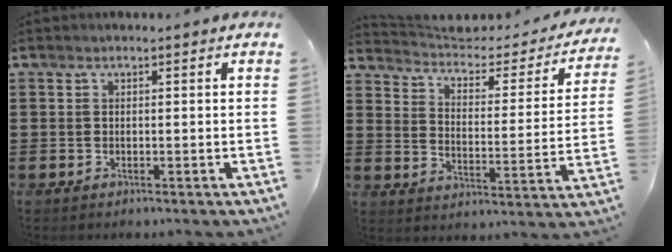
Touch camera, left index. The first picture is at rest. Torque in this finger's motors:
{"motor_torque": [2.01, -0.12, 0.51, 0.03]}